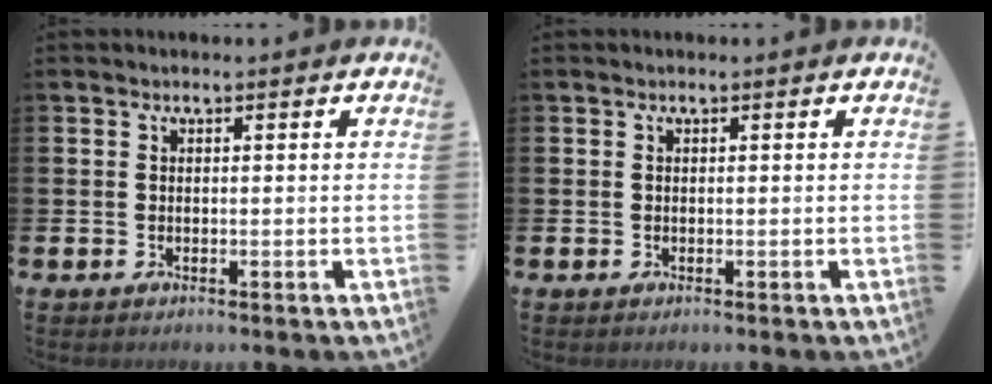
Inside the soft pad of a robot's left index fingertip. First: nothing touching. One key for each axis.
{"total": 0.0}